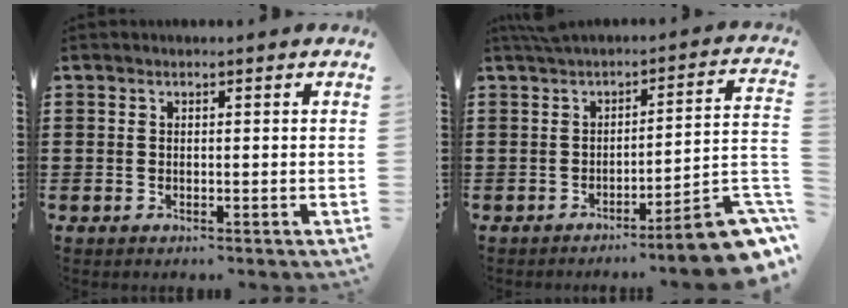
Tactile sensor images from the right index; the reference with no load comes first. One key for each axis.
{"total": 7.8, "fx": -3.9, "fy": 0.1, "fz": 6.8, "tx": -0.102, "ty": -0.015, "tz": -0.078}